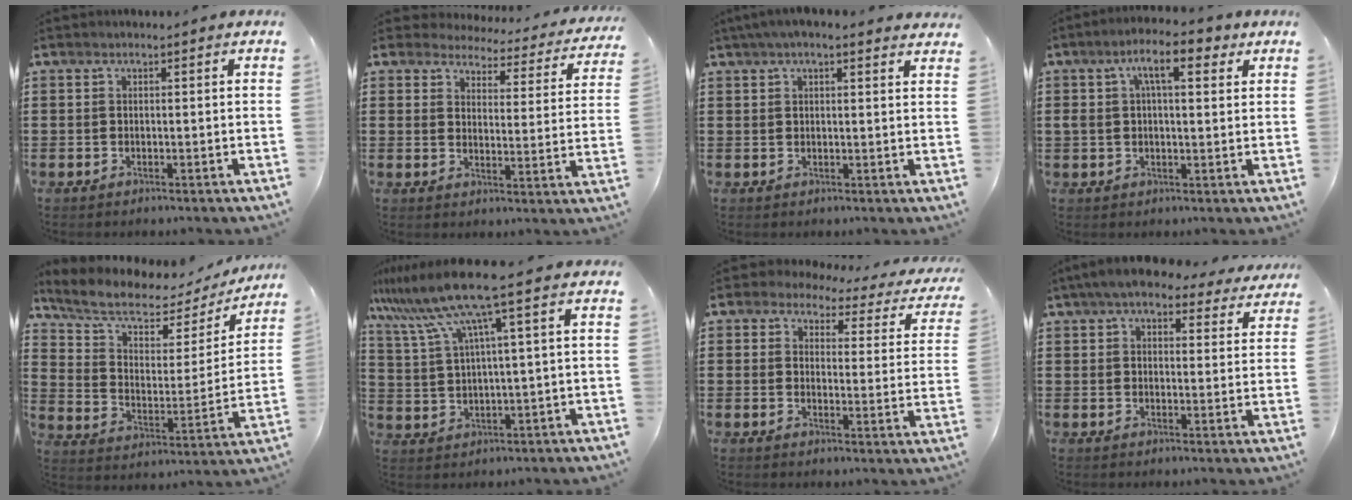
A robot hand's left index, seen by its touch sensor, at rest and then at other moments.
{"total": 3.5, "force": [3.4, 0.5, 0.4], "torque": [-0.024, -0.028, 0.054]}
{"total": 3.2, "force": [2.5, 0.4, 2.0], "torque": [-0.045, 0.006, 0.044]}
{"total": 8.4, "force": [3.9, 3.0, 6.9], "torque": [-0.119, 0.006, 0.059]}
{"total": 7.4, "force": [5.6, 3.1, 3.8], "torque": [-0.104, -0.031, 0.093]}
{"total": 10.2, "force": [5.9, 0.0, 8.4], "torque": [-0.209, -0.032, 0.089]}
{"total": 3.3, "force": [2.7, 1.5, 1.1], "torque": [-0.041, -0.012, 0.043]}
{"total": 6.3, "force": [5.3, 1.5, 3.1], "torque": [-0.070, -0.010, 0.096]}